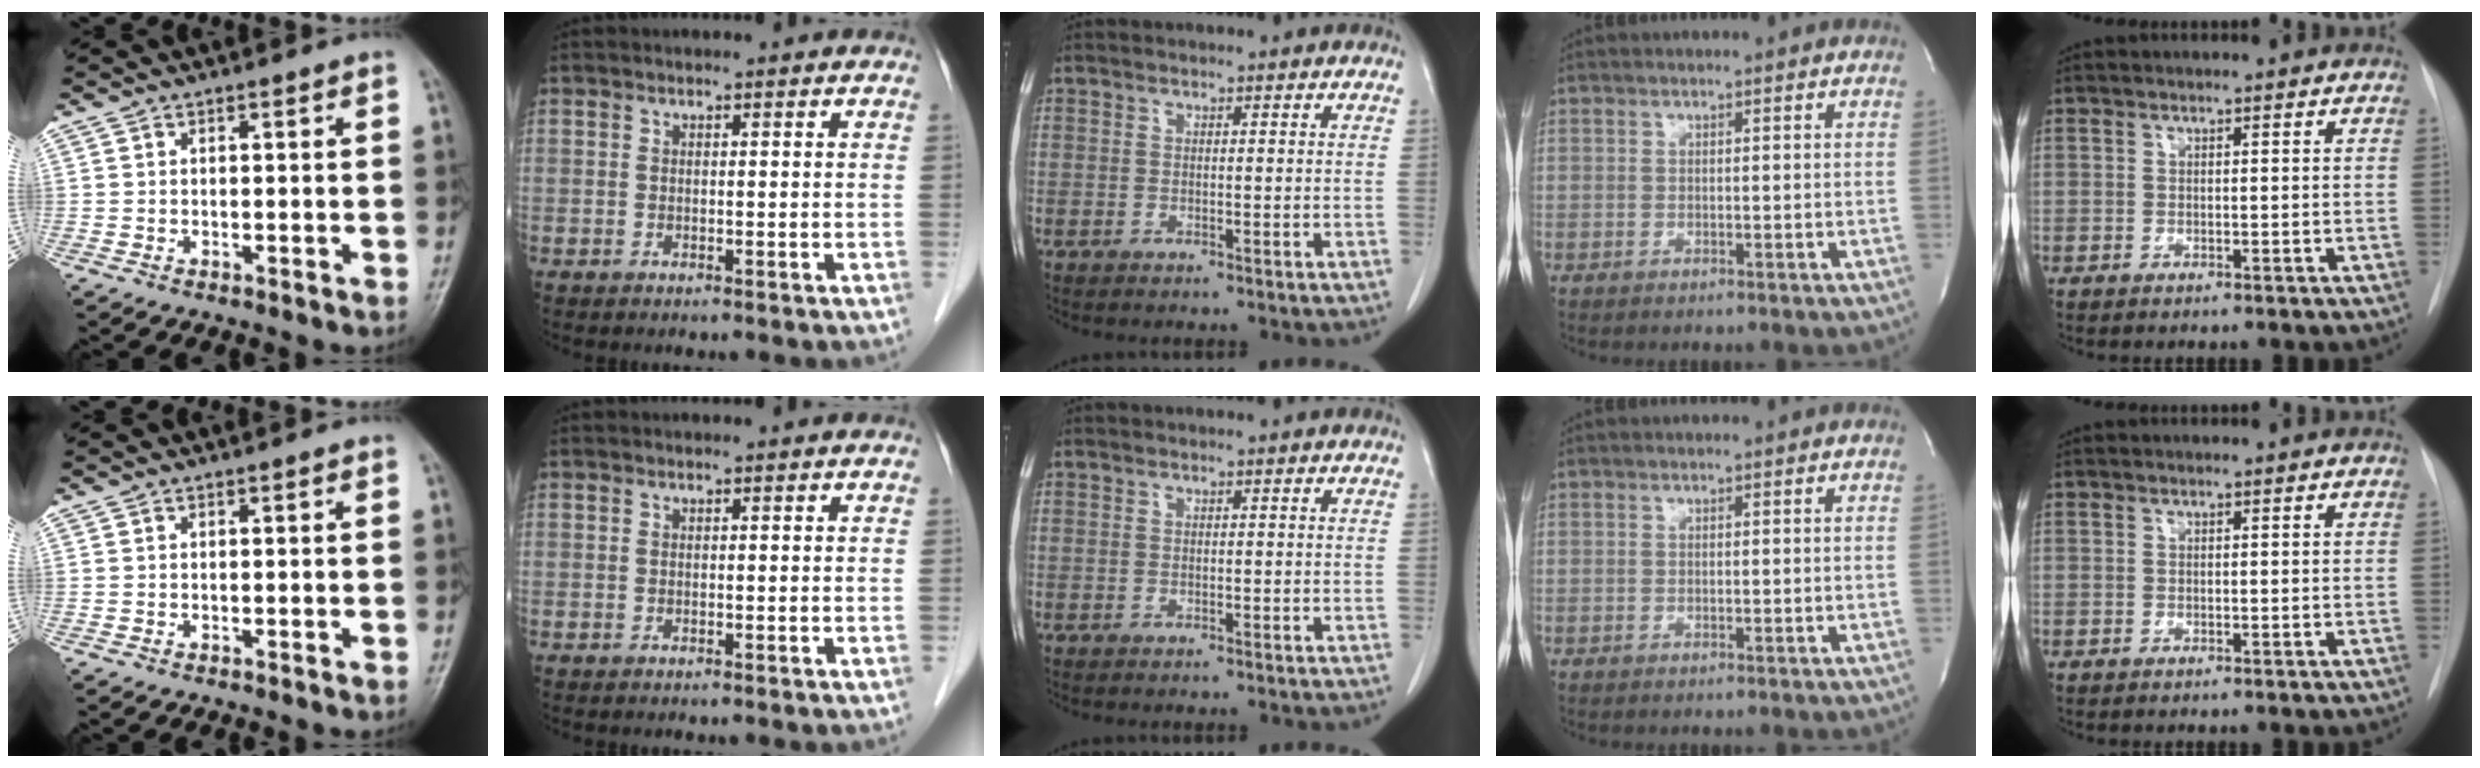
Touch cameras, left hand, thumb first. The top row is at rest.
{}